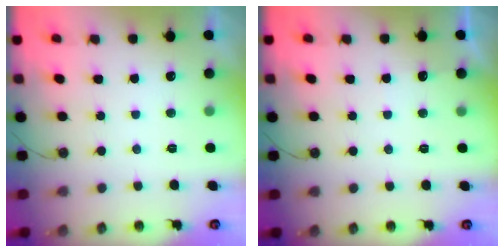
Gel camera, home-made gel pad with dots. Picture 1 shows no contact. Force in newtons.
{"total": 3.2, "press": 3.2, "slide": 0.4}